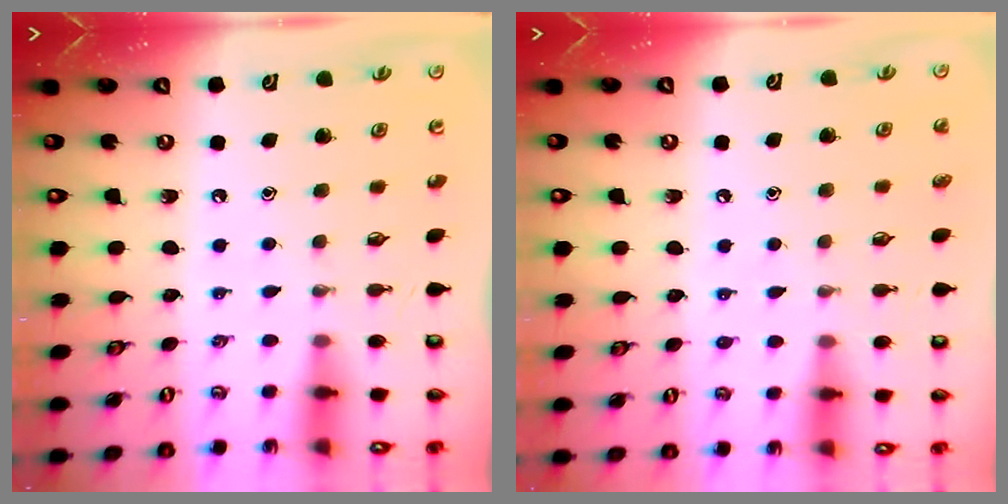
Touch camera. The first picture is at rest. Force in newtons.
{"total": 5.2, "press": 5.1, "slide": 0.6}